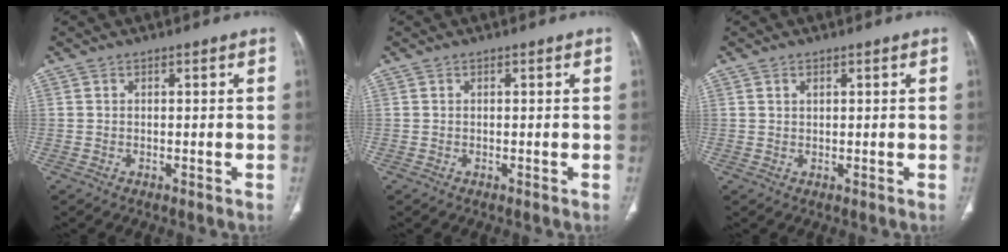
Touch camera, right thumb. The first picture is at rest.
{"total": 0.0}
{"total": 0.9, "force": [0.6, 0.6, 0.5], "torque": [-0.006, -0.003, 0.010]}